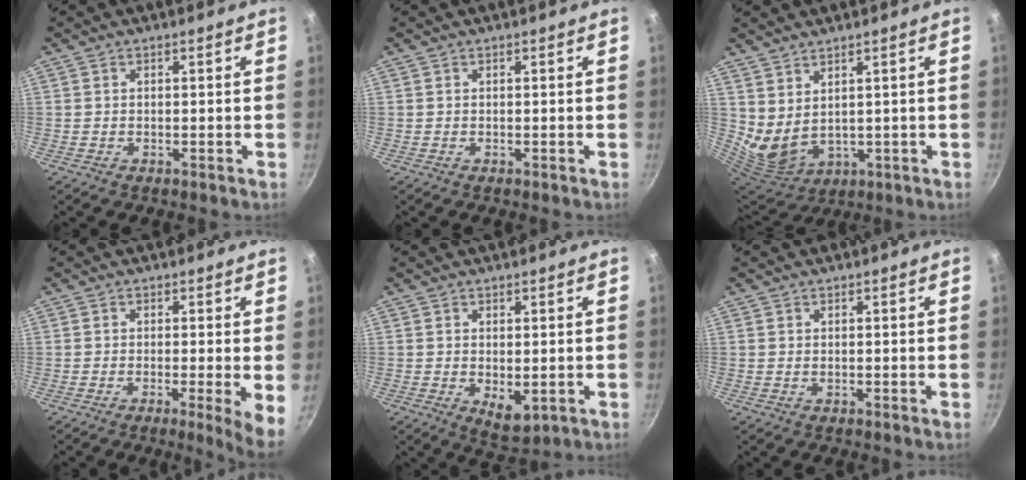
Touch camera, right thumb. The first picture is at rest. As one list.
[{"total": 0.0}, {"total": 7.1, "force": [3.2, 4.1, 4.9], "torque": [-0.082, -0.038, 0.083]}, {"total": 5.6, "force": [-0.8, 0.4, 5.5], "torque": [-0.071, -0.011, -0.011]}, {"total": 4.8, "force": [-0.2, 2.5, 4.1], "torque": [-0.053, -0.016, 0.005]}, {"total": 0.0}]